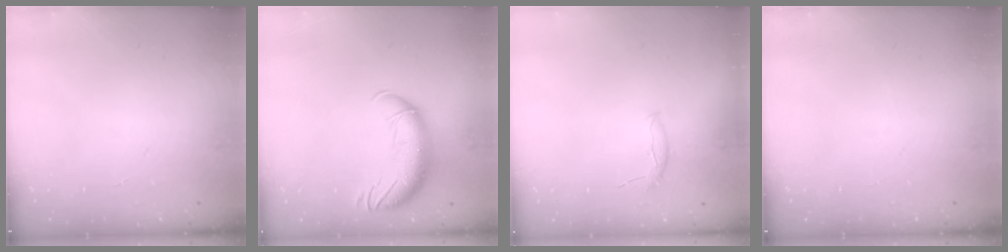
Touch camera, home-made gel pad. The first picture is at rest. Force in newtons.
{"total": 13.6, "press": 13.1, "slide": 3.6}
{"total": 6.7, "press": 6.7, "slide": 0.8}
{"total": 0.0}